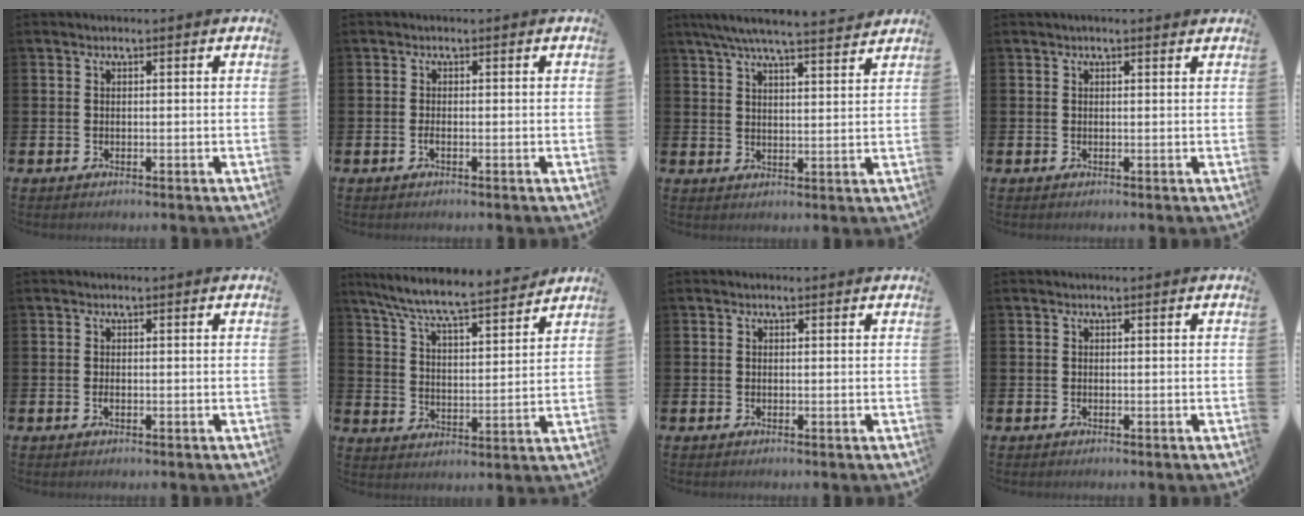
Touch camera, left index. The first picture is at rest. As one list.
[{"total": 0.7, "force": [-0.4, 0.1, 0.6], "torque": [-0.017, 0.000, -0.006]}, {"total": 6.4, "force": [6.0, 0.3, 2.3], "torque": [-0.060, -0.027, 0.106]}, {"total": 0.7, "force": [0.6, 0.1, 0.5], "torque": [0.000, -0.001, 0.007]}, {"total": 0.7, "force": [-0.3, 0.2, 0.6], "torque": [-0.019, 0.003, -0.004]}, {"total": 7.7, "force": [7.3, 0.6, 2.6], "torque": [-0.085, -0.053, 0.125]}, {"total": 0.0}, {"total": 0.0}]